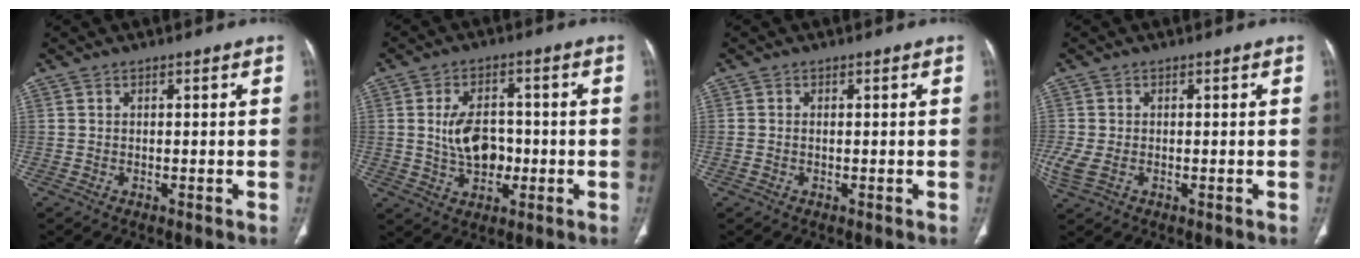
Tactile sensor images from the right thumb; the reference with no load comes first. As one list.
[{"total": 8.9, "force": [-0.5, 6.0, 6.6], "torque": [-0.097, 0.010, -0.003]}, {"total": 0.9, "force": [-0.2, 0.6, 0.6], "torque": [-0.022, 0.006, 0.001]}, {"total": 4.2, "force": [-0.8, 2.8, 3.1], "torque": [-0.091, -0.001, -0.012]}]